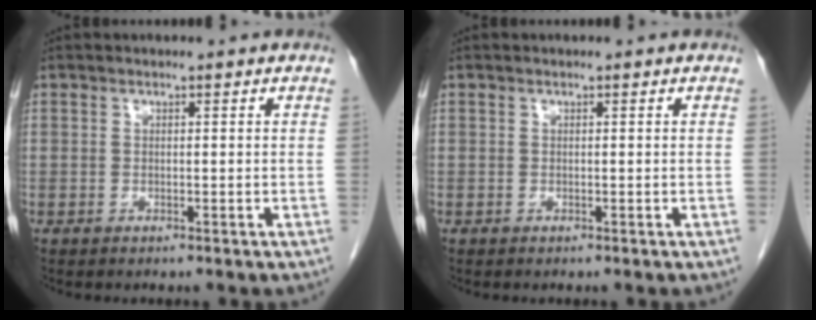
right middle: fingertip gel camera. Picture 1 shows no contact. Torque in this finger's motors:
{"motor_torque": [-0.02, -0.01, 0.00, 0.00]}